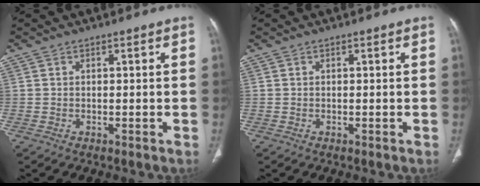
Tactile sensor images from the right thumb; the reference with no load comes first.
{"total": 0.0}